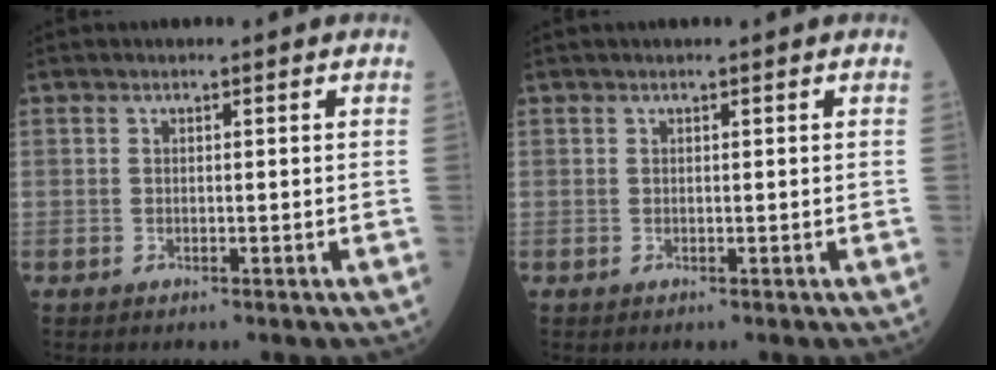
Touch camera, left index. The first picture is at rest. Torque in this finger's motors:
{"motor_torque": [0.13, -0.11, 0.04, 0.00]}